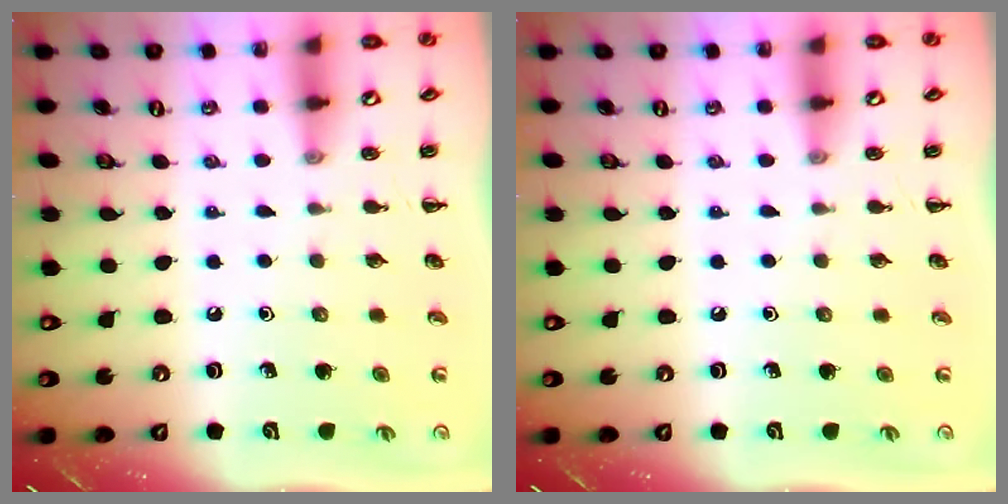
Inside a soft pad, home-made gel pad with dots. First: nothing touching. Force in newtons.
{"total": 0.0}